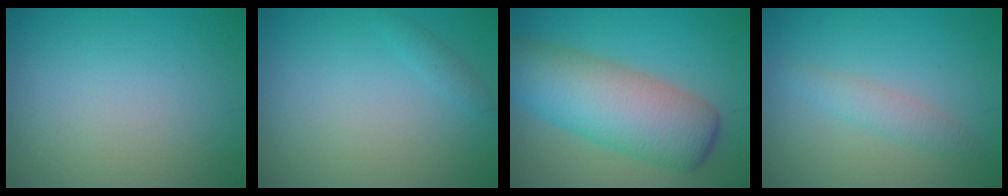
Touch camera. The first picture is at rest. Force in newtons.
{"total": 0.8, "press": 0.8, "slide": 0.0}
{"total": 9.5, "press": 9.5, "slide": 0.2}
{"total": 1.8, "press": 1.8, "slide": 0.0}